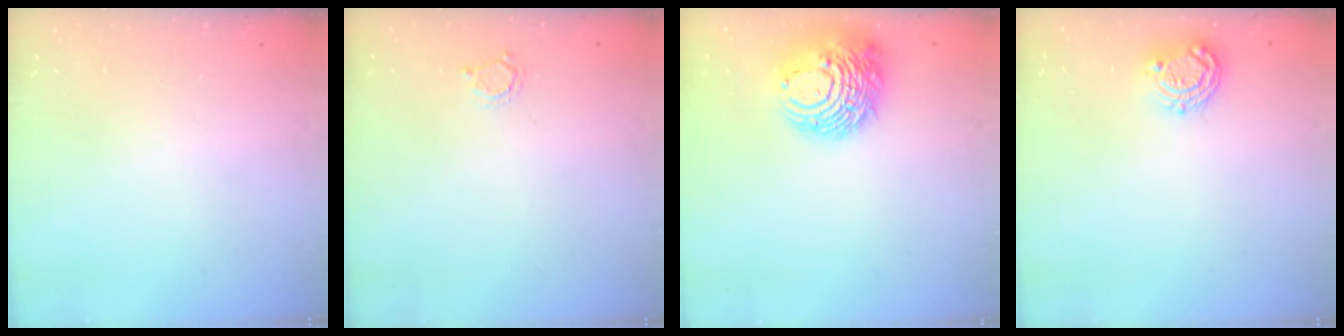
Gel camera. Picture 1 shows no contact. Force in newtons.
{"total": 2.6, "press": 2.6, "slide": 0.4}
{"total": 13.3, "press": 13.3, "slide": 1.2}
{"total": 8.3, "press": 8.3, "slide": 0.3}